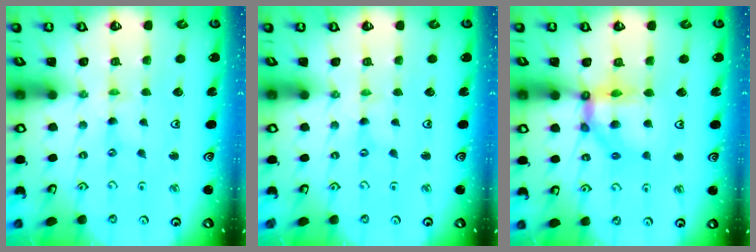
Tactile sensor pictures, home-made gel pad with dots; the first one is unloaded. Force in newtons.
{"total": 0.0}
{"total": 10.4, "press": 10.4, "slide": 1.2}